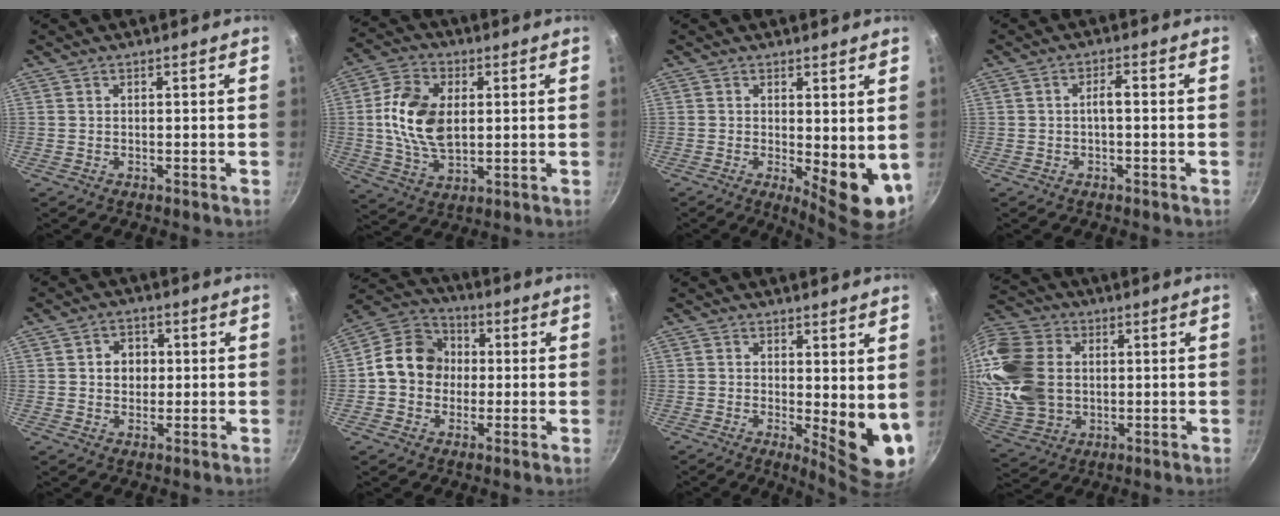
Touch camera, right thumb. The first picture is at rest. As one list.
[{"total": 13.5, "force": [1.5, 8.4, 10.4], "torque": [-0.184, 0.000, 0.025]}, {"total": 8.8, "force": [0.1, 3.6, 8.0], "torque": [-0.091, -0.017, 0.010]}, {"total": 2.4, "force": [-0.4, 0.8, 2.2], "torque": [-0.045, 0.016, -0.007]}, {"total": 5.2, "force": [0.6, 4.4, 2.7], "torque": [-0.016, 0.004, 0.005]}, {"total": 11.9, "force": [0.0, 10.4, 5.9], "torque": [-0.061, 0.027, -0.022]}, {"total": 9.1, "force": [0.6, 3.4, 8.4], "torque": [-0.097, -0.026, 0.013]}, {"total": 20.9, "force": [2.6, 16.0, 13.2], "torque": [-0.264, 0.005, 0.057]}]